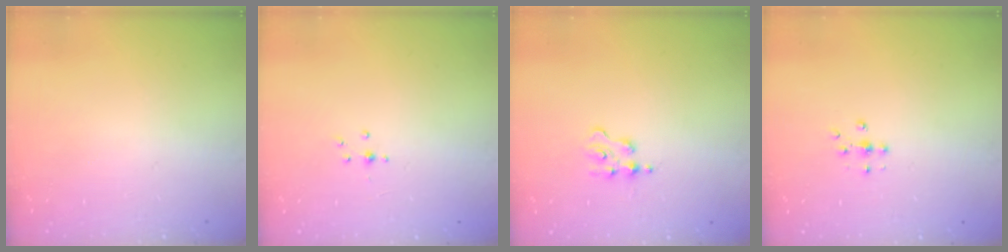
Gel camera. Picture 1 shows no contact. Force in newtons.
{"total": 2.5, "press": 2.3, "slide": 1.0}
{"total": 1.8, "press": 1.8, "slide": 0.3}
{"total": 4.7, "press": 4.6, "slide": 0.9}